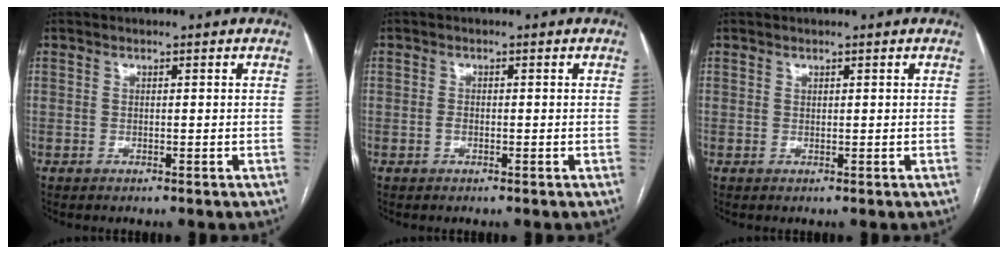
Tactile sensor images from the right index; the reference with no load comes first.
{"total": 1.0, "force": [-0.3, 0.6, 0.7], "torque": [-0.014, 0.001, -0.005]}
{"total": 0.0}